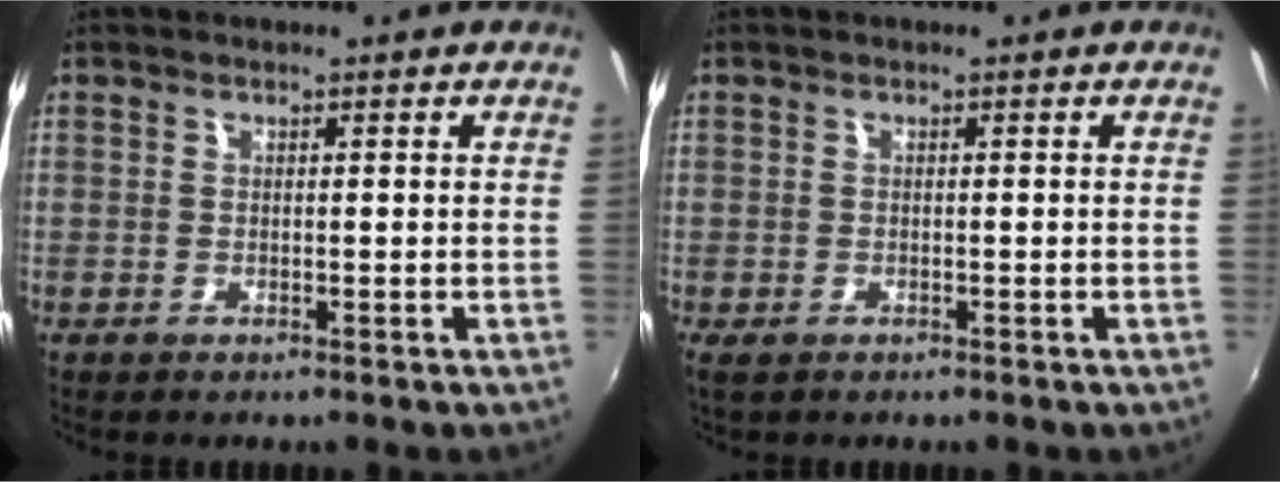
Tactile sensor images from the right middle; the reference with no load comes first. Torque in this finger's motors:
{"motor_torque": [0.99, -1.06, 0.36, 0.12]}